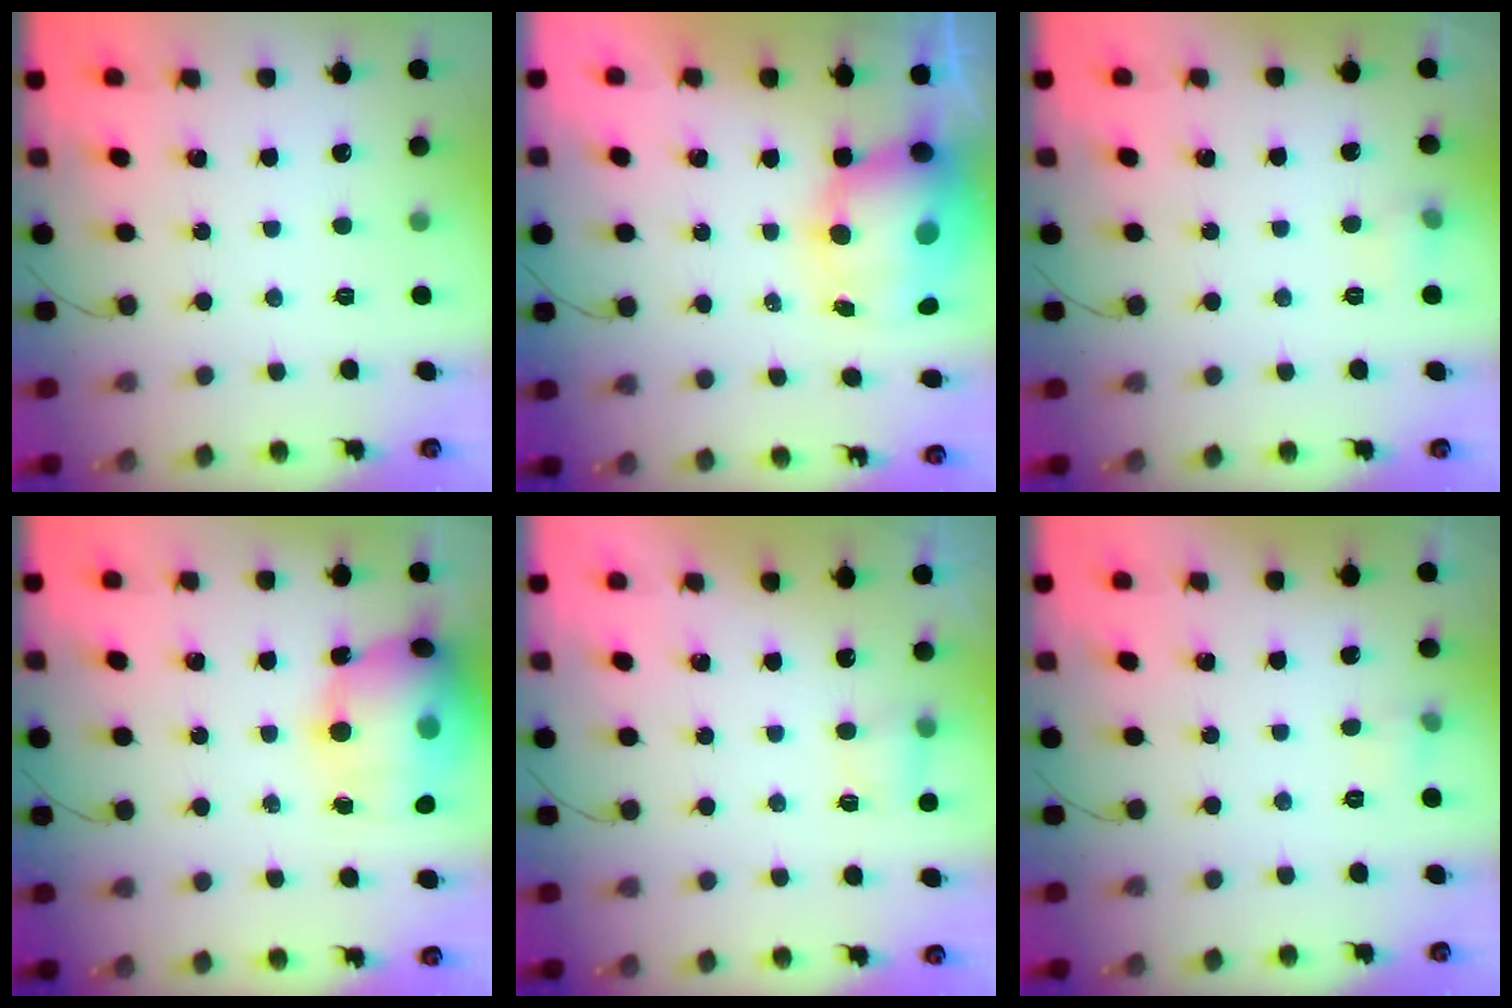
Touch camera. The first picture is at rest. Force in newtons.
{"total": 13.0, "press": 12.6, "slide": 3.1}
{"total": 5.0, "press": 4.7, "slide": 1.4}
{"total": 18.9, "press": 18.7, "slide": 3.1}
{"total": 4.0, "press": 3.8, "slide": 1.2}
{"total": 4.3, "press": 4.1, "slide": 1.4}